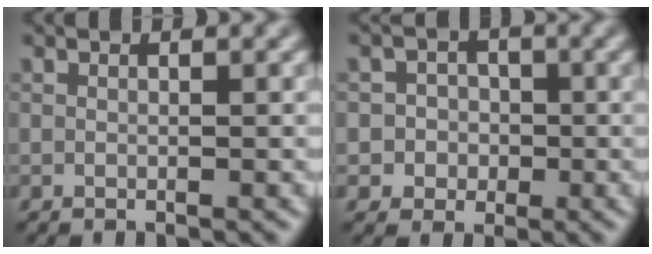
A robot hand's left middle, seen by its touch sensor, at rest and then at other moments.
{"total": 3.2, "force": [-0.5, 3.1, 0.6], "torque": [0.012, 0.012, -0.026]}